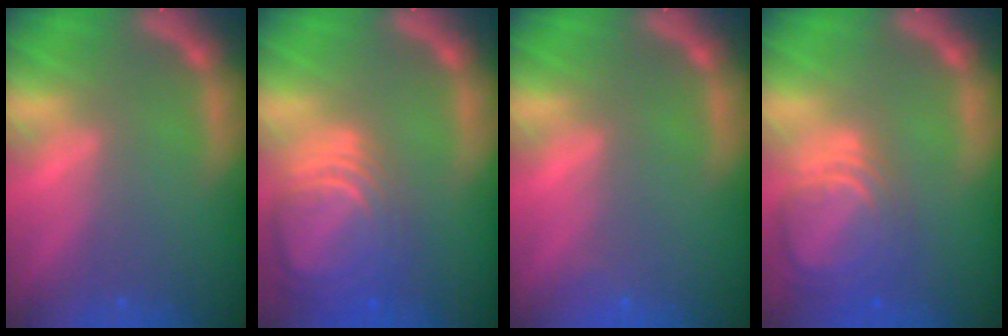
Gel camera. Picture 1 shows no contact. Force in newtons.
{"total": 9.5}
{"total": 0.9}
{"total": 7.5}